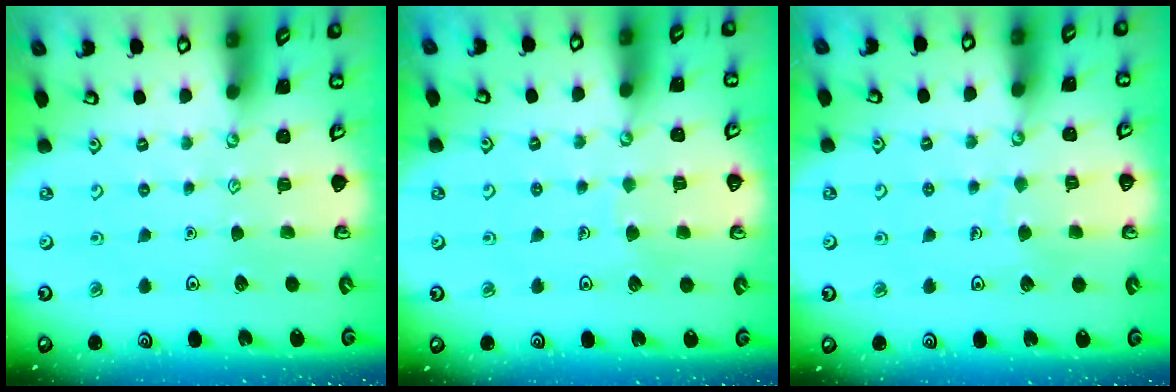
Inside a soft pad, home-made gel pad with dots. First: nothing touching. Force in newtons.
{"total": 3.4, "press": 3.4, "slide": 0.0}
{"total": 5.2, "press": 5.2, "slide": 0.3}